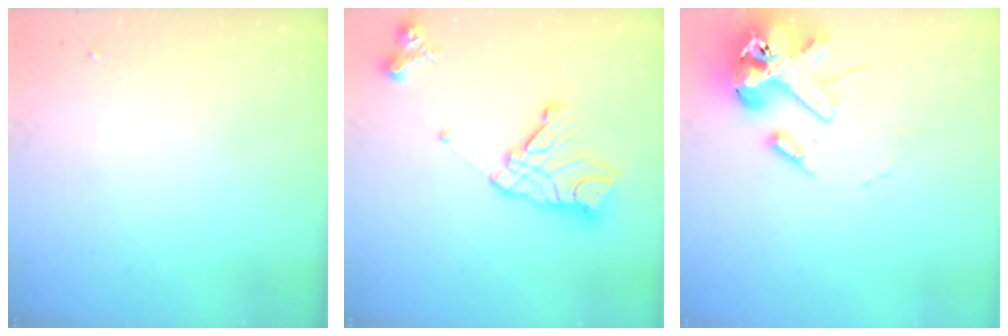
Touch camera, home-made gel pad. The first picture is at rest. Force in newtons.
{"total": 16.3, "press": 16.2, "slide": 1.4}
{"total": 15.6, "press": 15.4, "slide": 2.4}